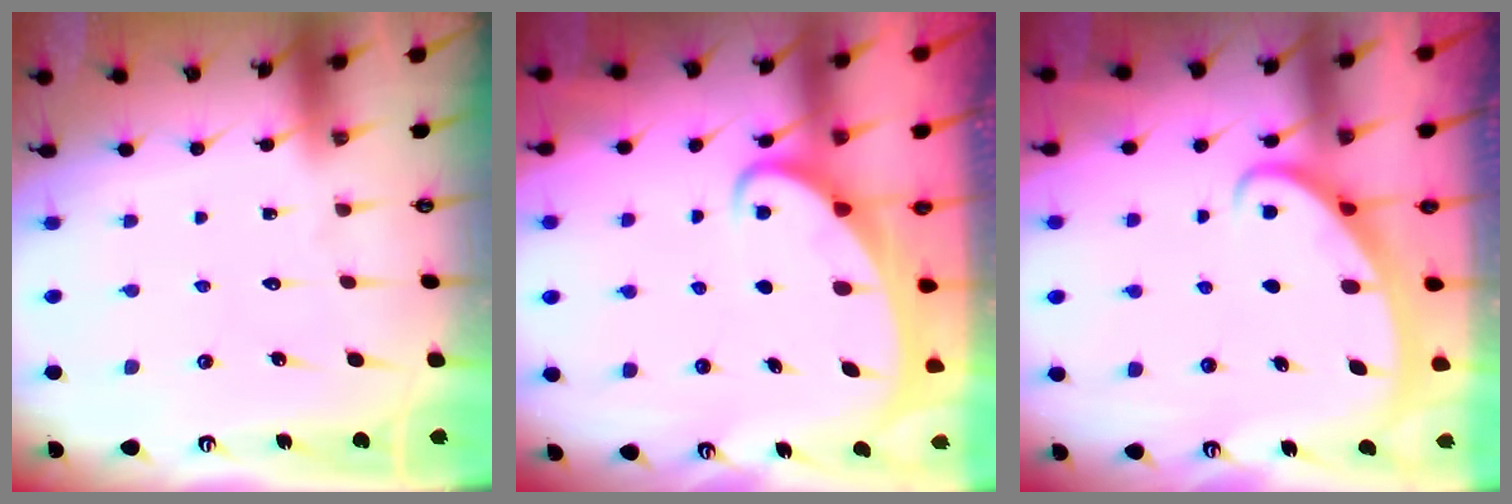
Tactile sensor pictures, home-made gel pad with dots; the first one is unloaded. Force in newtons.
{"total": 3.1, "press": 3.0, "slide": 0.4}
{"total": 2.4, "press": 2.4, "slide": 0.4}